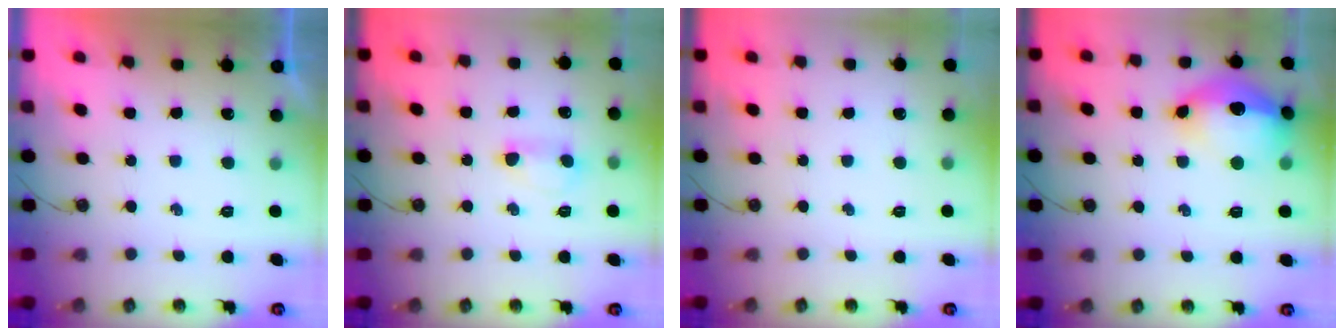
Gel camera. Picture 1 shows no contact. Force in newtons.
{"total": 6.6, "press": 6.5, "slide": 1.0}
{"total": 0.0}
{"total": 16.0, "press": 15.9, "slide": 1.9}